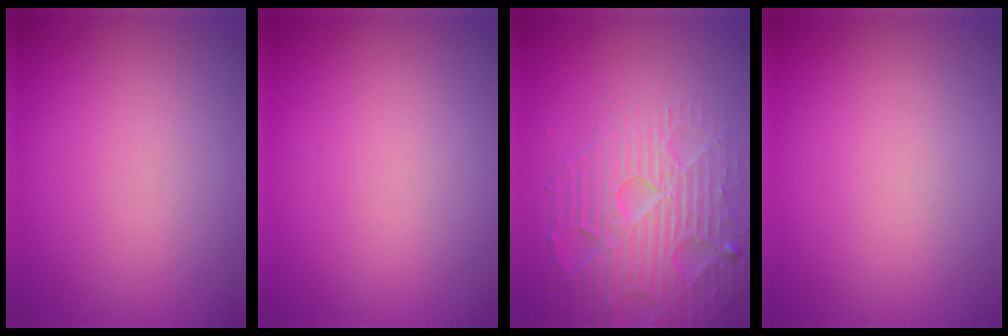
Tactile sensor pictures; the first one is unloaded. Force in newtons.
{"total": 0.0}
{"total": 4.7, "press": 4.6, "slide": 0.9}
{"total": 0.0}